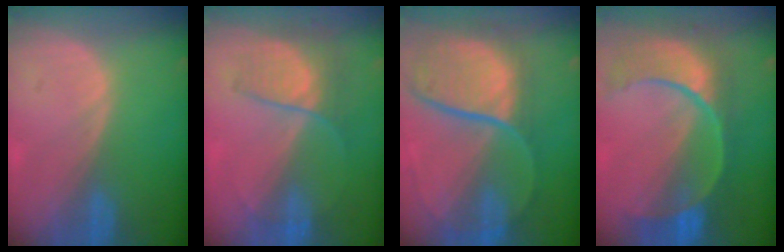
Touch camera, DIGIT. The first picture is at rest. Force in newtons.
{"total": 7.0, "press": 6.0, "slide": 3.7}
{"total": 11.9, "press": 9.9, "slide": 6.7}
{"total": 11.2, "press": 9.4, "slide": 6.1}